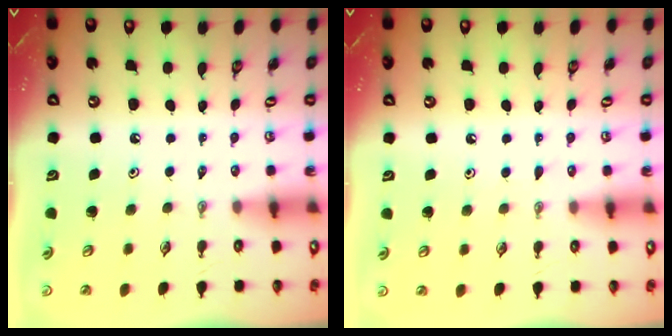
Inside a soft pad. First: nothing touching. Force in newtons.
{"total": 3.4, "press": 3.4, "slide": 0.5}